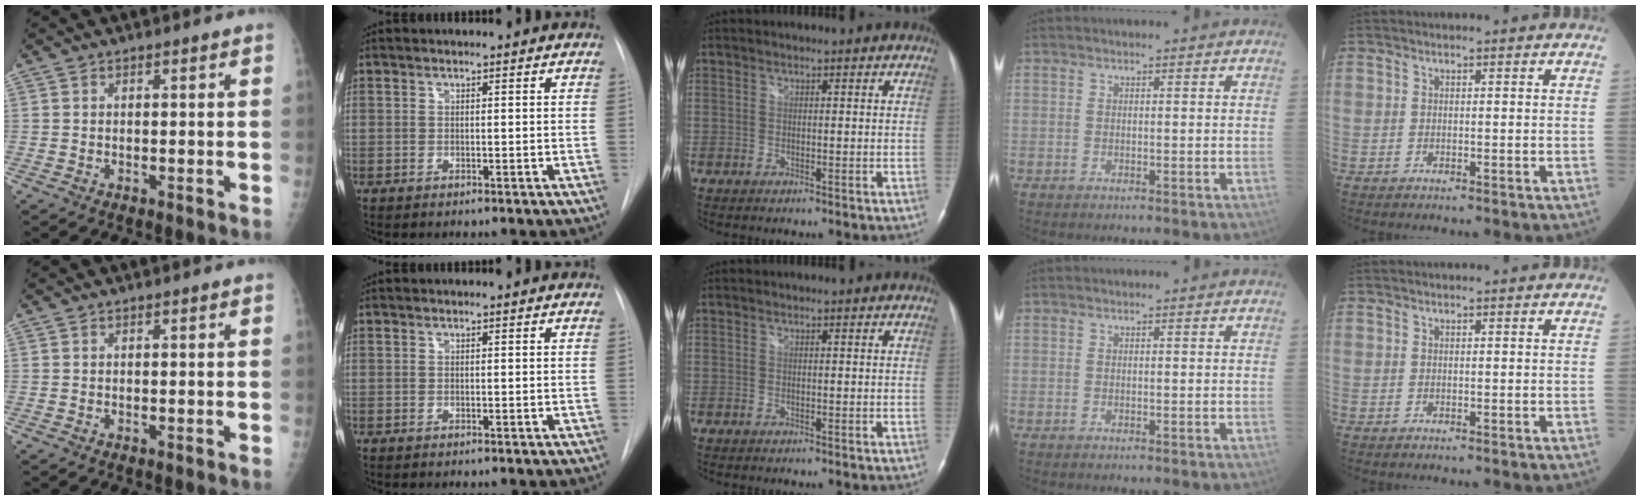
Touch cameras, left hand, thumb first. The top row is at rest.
{}